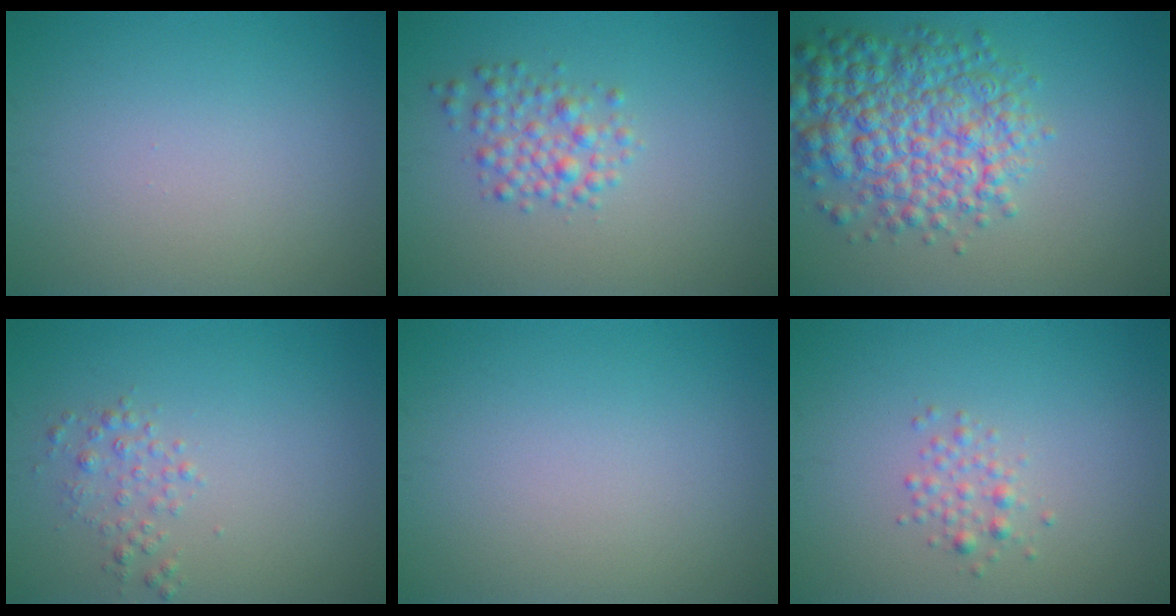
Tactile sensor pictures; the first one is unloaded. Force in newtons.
{"total": 2.6, "press": 2.6, "slide": 0.1}
{"total": 8.0, "press": 8.0, "slide": 0.2}
{"total": 1.5, "press": 1.5, "slide": 0.0}
{"total": 0.0}
{"total": 1.4, "press": 1.4, "slide": 0.1}